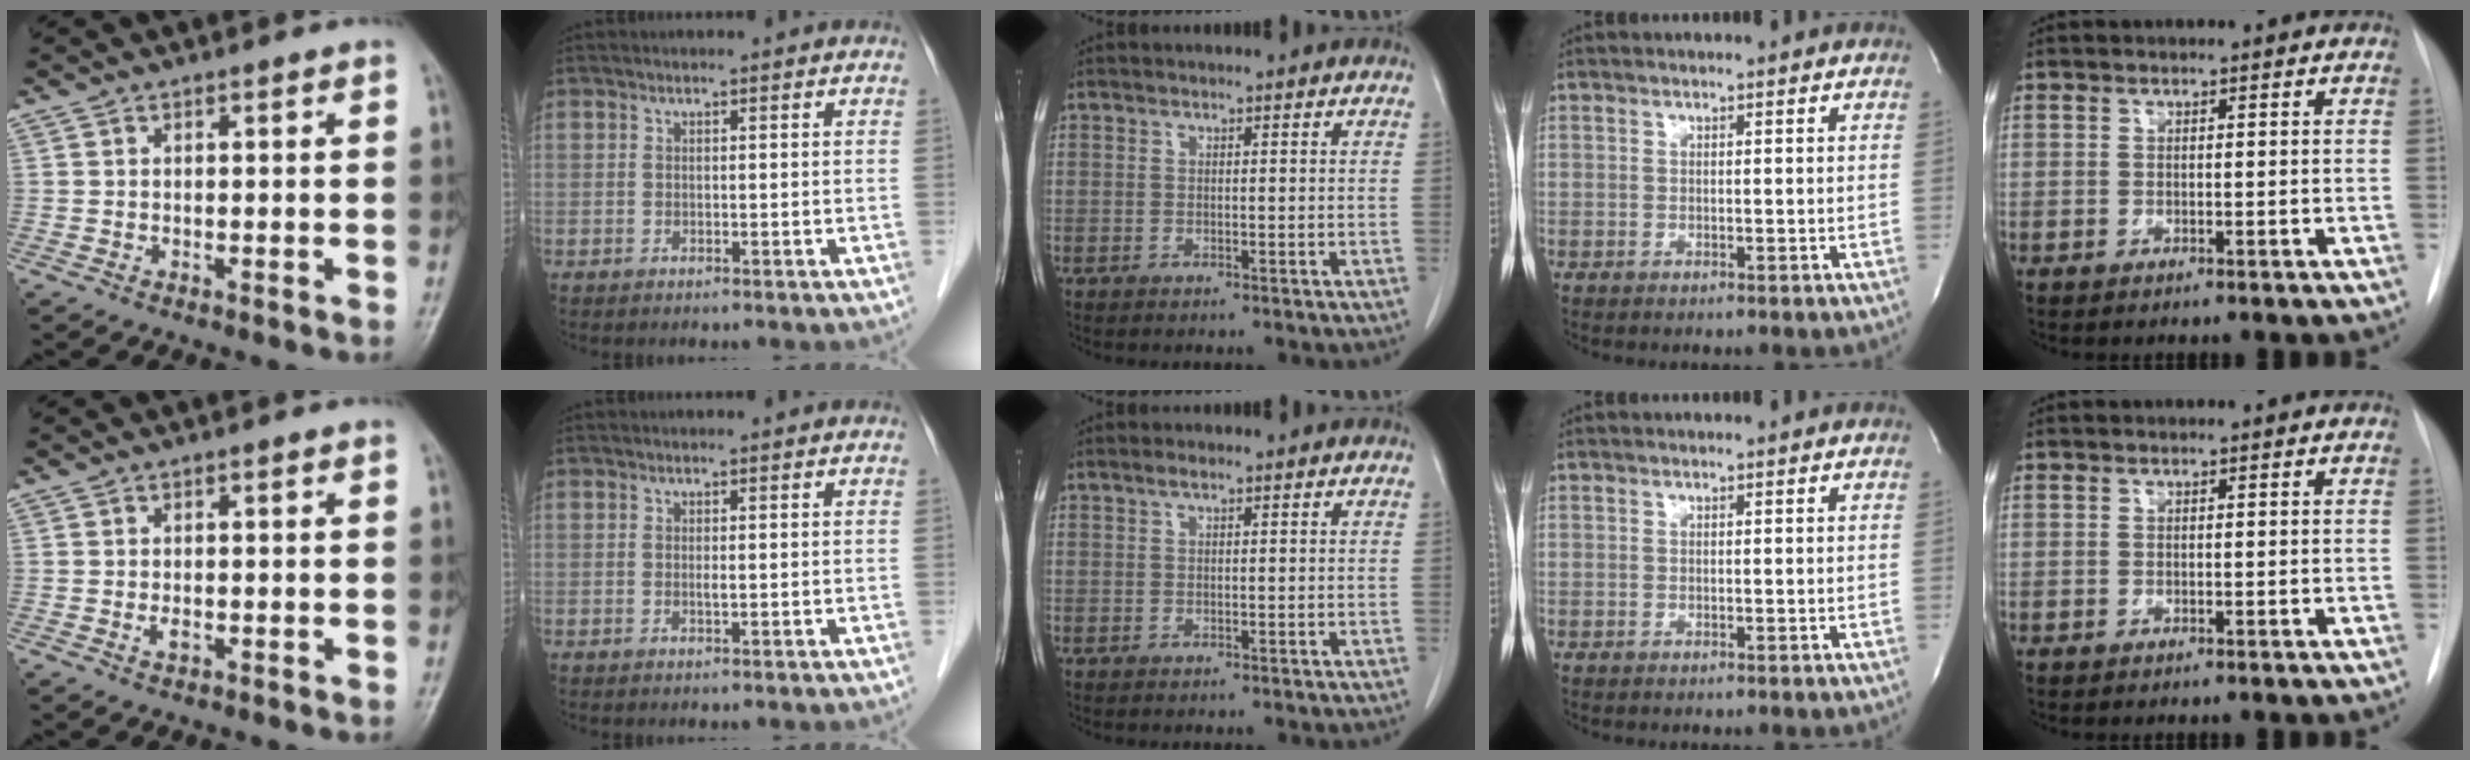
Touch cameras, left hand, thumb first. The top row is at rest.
{"thumb": {"total": 1.7, "force": [-0.4, 0.9, 1.4], "torque": [-0.024, 0.001, -0.007]}, "index": {"total": 0.6, "force": [0.1, 0.1, 0.6], "torque": [-0.014, -0.002, 0.000]}, "middle": {"total": 0.9, "force": [0.6, 0.2, 0.7], "torque": [-0.016, 0.005, 0.011]}}